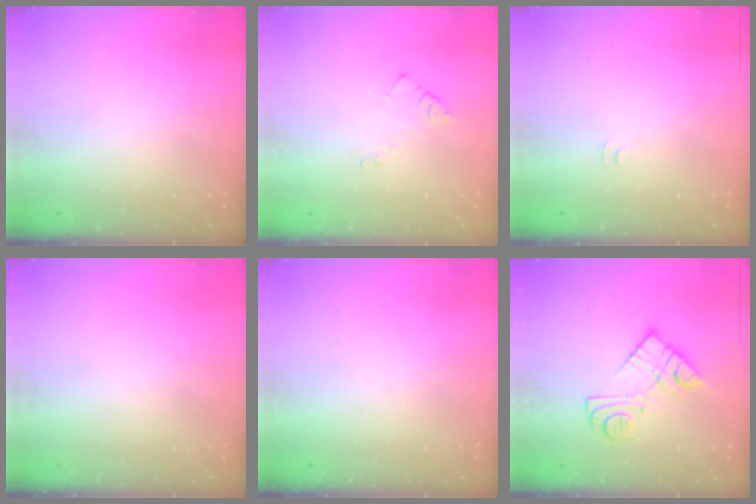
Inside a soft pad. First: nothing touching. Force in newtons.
{"total": 2.7, "press": 2.7, "slide": 0.4}
{"total": 4.6, "press": 4.5, "slide": 0.6}
{"total": 1.7, "press": 1.6, "slide": 0.1}
{"total": 0.0}
{"total": 11.8, "press": 11.8, "slide": 0.7}